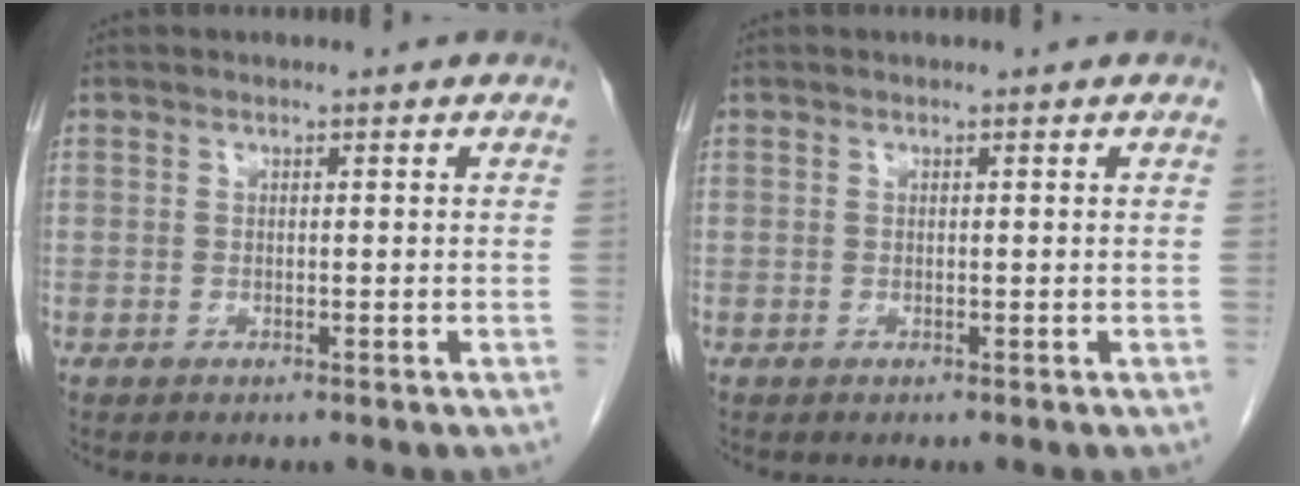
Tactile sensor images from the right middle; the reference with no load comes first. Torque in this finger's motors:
{"motor_torque": [-0.05, -0.05, 0.00, -0.01]}